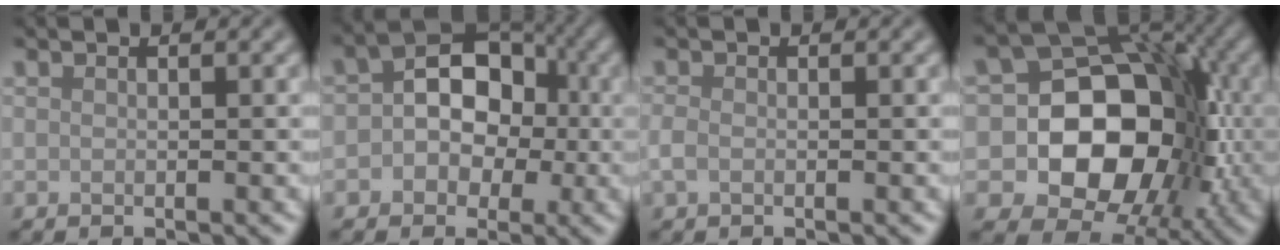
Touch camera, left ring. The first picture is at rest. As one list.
[{"total": 6.9, "force": [-0.3, 5.4, 4.4], "torque": [-0.034, 0.012, -0.021]}, {"total": 1.1, "force": [-0.4, 0.7, 0.8], "torque": [-0.022, -0.002, -0.012]}, {"total": 14.6, "force": [-2.2, 11.6, 8.6], "torque": [-0.093, 0.010, -0.069]}]